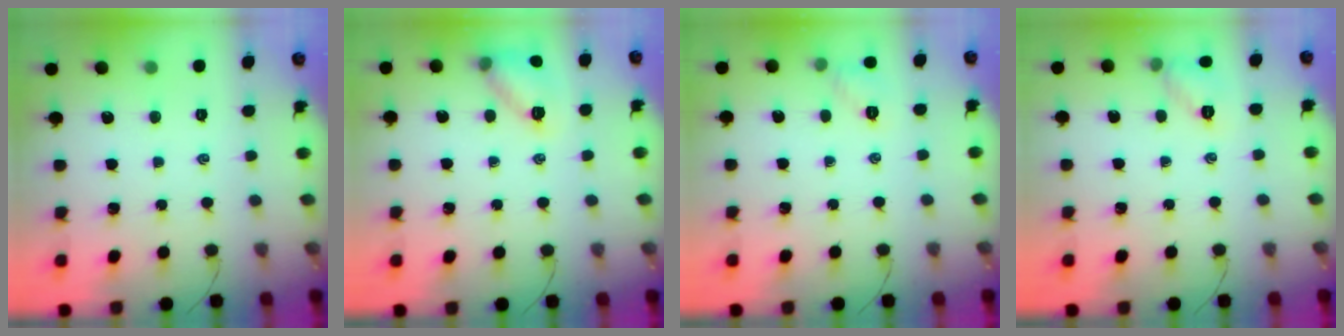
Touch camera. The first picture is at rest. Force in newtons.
{"total": 11.3, "press": 11.2, "slide": 1.5}
{"total": 6.4, "press": 6.3, "slide": 1.3}
{"total": 6.9, "press": 6.7, "slide": 1.6}